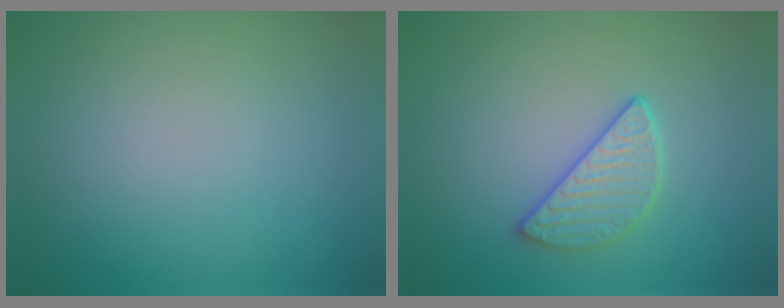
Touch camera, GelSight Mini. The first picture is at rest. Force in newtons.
{"total": 2.9, "press": 2.6, "slide": 1.3}